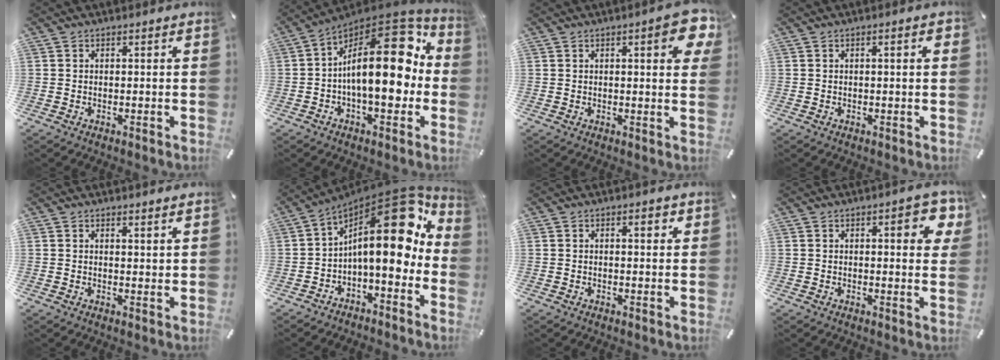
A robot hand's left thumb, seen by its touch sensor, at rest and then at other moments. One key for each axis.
{"total": 22.7, "fx": 1.5, "fy": 10.7, "fz": 19.9, "tx": -0.306, "ty": -0.026, "tz": 0.026}
{"total": 7.9, "fx": 3.3, "fy": 2.3, "fz": 6.8, "tx": -0.083, "ty": -0.014, "tz": 0.047}
{"total": 2.2, "fx": 0.3, "fy": 0.3, "fz": 2.1, "tx": -0.039, "ty": 0.002, "tz": 0.004}
{"total": 1.6, "fx": 1.6, "fy": 0.2, "fz": 0.2, "tx": 0.003, "ty": -0.010, "tz": 0.029}
{"total": 20.6, "fx": 5.3, "fy": 9.1, "fz": 17.7, "tx": -0.273, "ty": -0.054, "tz": 0.084}
{"total": 2.3, "fx": 1.0, "fy": 0.7, "fz": 1.9, "tx": -0.024, "ty": -0.002, "tz": 0.013}
{"total": 7.7, "fx": 3.0, "fy": 2.6, "fz": 6.5, "tx": -0.080, "ty": -0.008, "tz": 0.041}